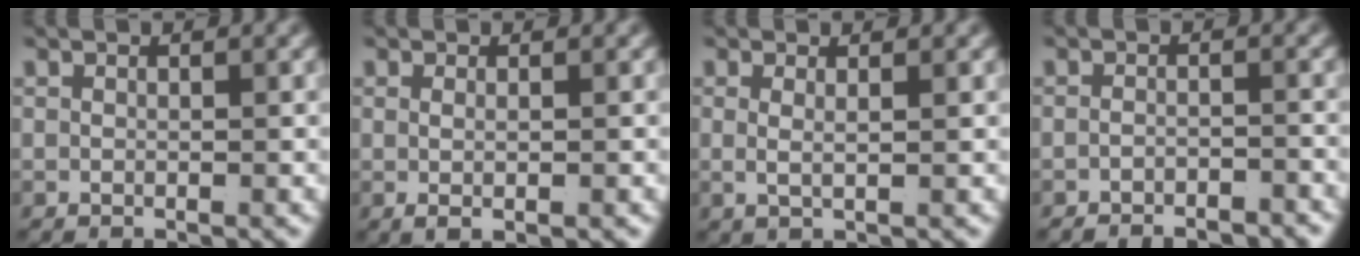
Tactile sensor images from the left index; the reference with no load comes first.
{"total": 1.2, "force": [-0.1, -0.4, 1.2], "torque": [-0.020, -0.010, 0.006]}
{"total": 1.3, "force": [0.5, -0.2, 1.2], "torque": [-0.032, -0.015, 0.019]}
{"total": 3.0, "force": [-2.9, 0.2, 0.4], "torque": [-0.005, -0.011, -0.045]}